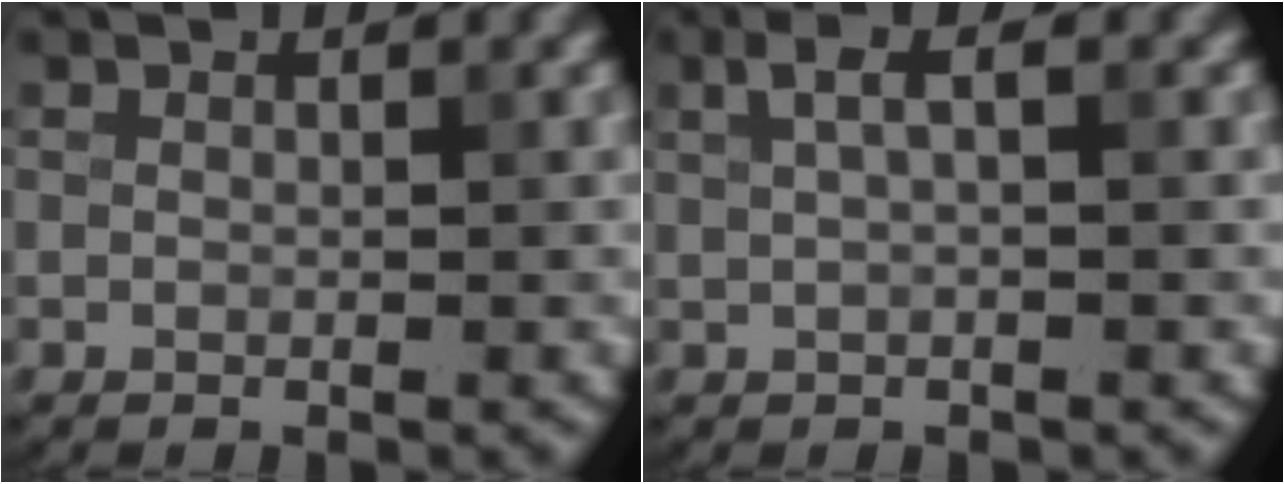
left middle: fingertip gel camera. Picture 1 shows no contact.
{"total": 2.1, "force": [0.9, 0.6, 1.9], "torque": [-0.032, 0.006, 0.016]}